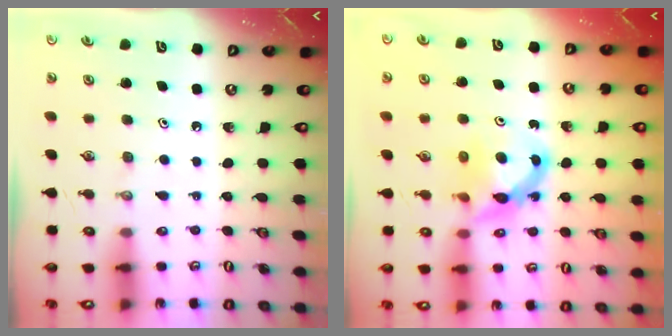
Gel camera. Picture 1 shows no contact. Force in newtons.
{"total": 7.1, "press": 7.0, "slide": 0.7}